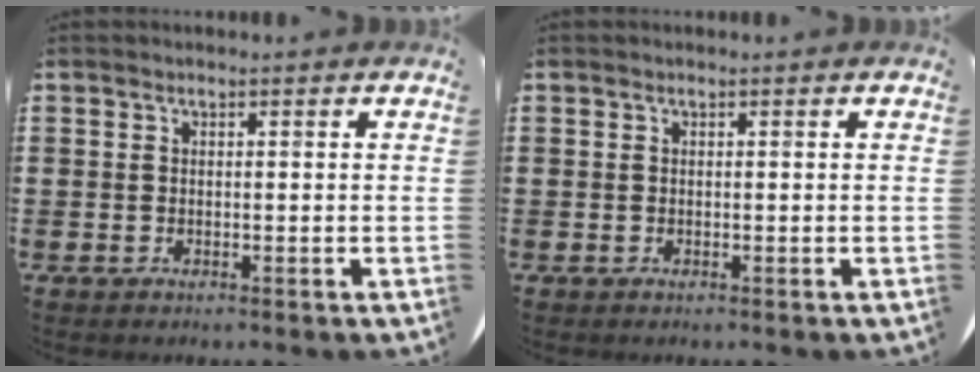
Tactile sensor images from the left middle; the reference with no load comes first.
{"total": 0.0}